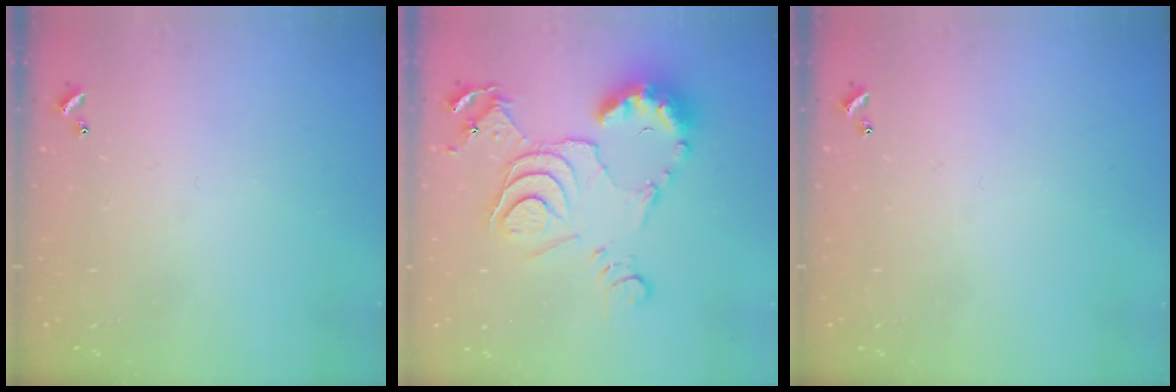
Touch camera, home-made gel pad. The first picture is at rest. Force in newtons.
{"total": 15.2, "press": 15.1, "slide": 1.6}
{"total": 0.0}